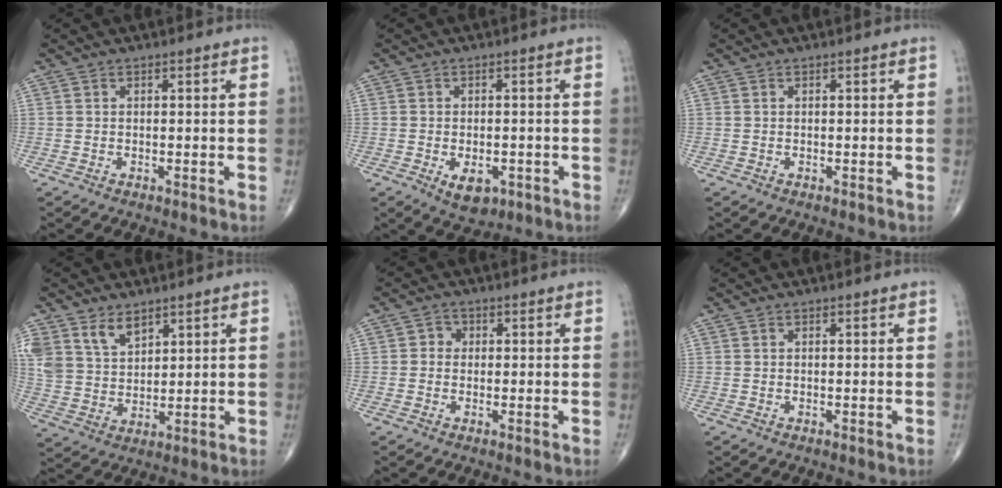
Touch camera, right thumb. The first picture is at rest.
{"total": 5.3, "force": [-1.9, 3.1, 3.8], "torque": [-0.052, 0.002, -0.018]}
{"total": 0.0}
{"total": 9.0, "force": [5.7, 5.5, 4.2], "torque": [-0.066, -0.023, 0.121]}
{"total": 2.0, "force": [0.0, 1.8, 0.8], "torque": [0.002, 0.006, -0.006]}
{"total": 0.0}